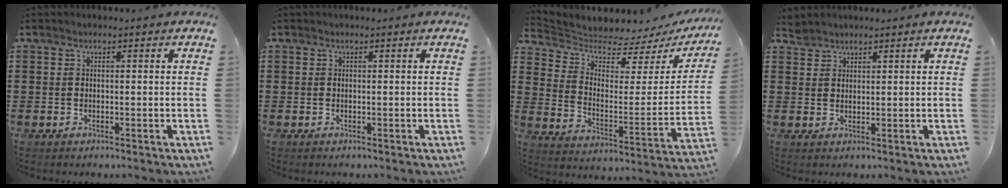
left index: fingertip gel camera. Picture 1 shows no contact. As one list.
[{"total": 0.0}, {"total": 4.1, "force": [3.7, 1.3, 0.9], "torque": [-0.047, -0.038, 0.059]}, {"total": 1.9, "force": [1.9, 0.6, 0.1], "torque": [-0.007, 0.001, 0.038]}]